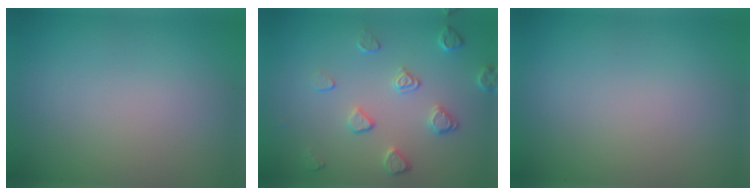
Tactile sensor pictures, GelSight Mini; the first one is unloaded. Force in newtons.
{"total": 2.4, "press": 1.9, "slide": 1.4}
{"total": 0.0}